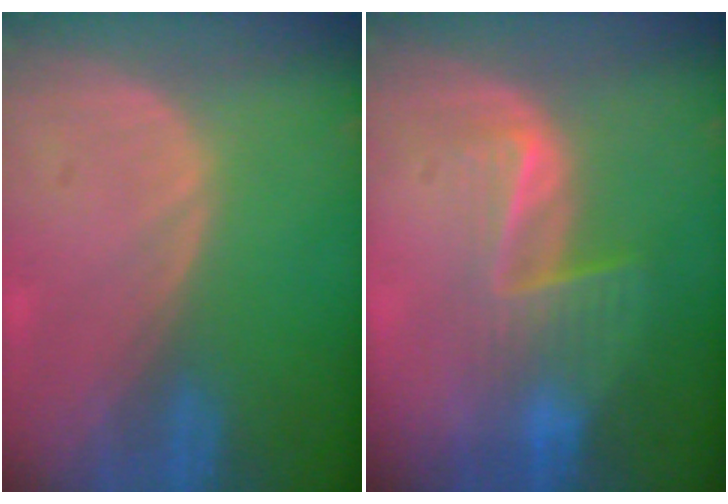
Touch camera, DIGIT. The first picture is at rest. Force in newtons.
{"total": 6.6, "press": 5.5, "slide": 3.6}